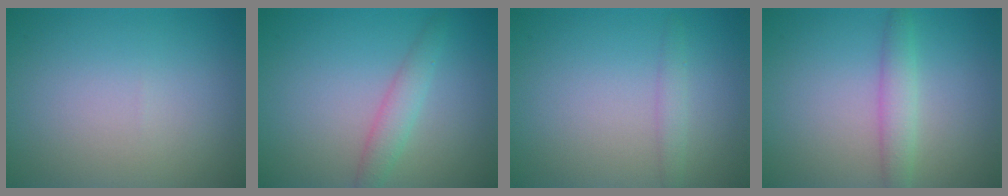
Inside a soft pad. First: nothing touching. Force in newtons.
{"total": 2.1, "press": 2.1, "slide": 0.1}
{"total": 1.3, "press": 1.3, "slide": 0.1}
{"total": 2.3, "press": 2.3, "slide": 0.2}